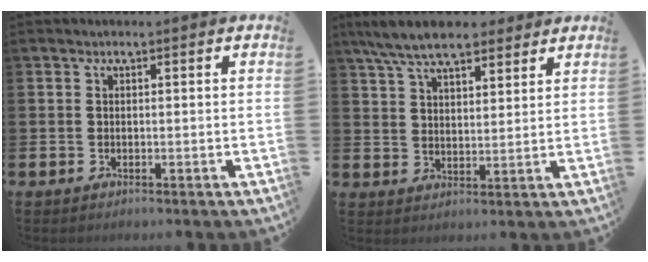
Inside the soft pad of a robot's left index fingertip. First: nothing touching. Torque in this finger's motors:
{"motor_torque": [1.07, -1.07, 0.81, 0.21]}